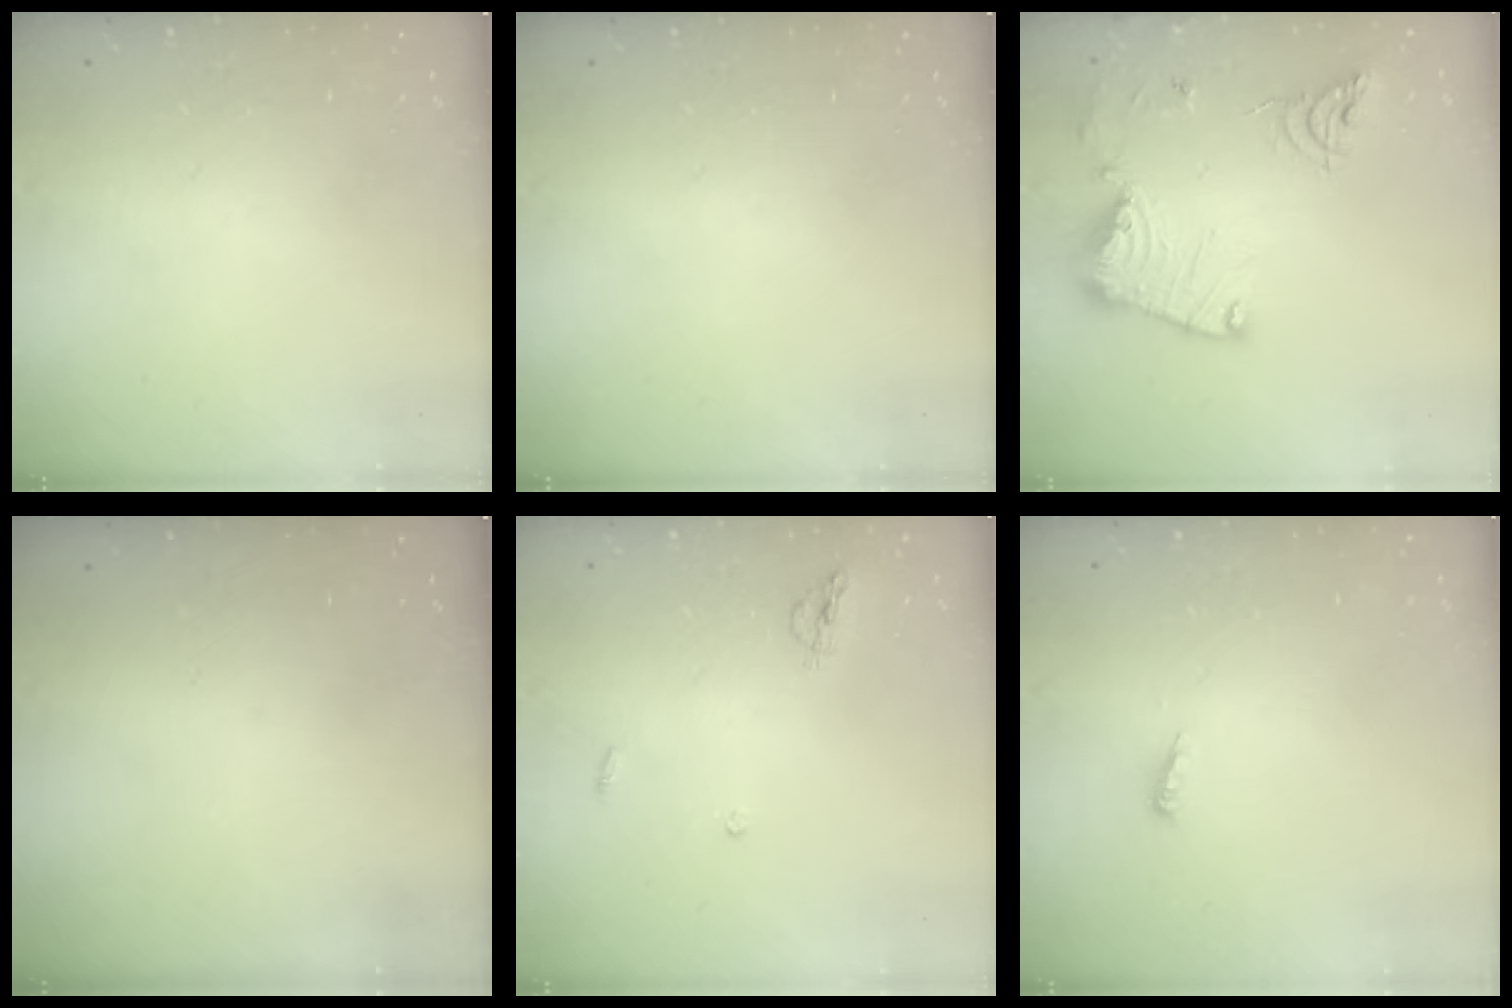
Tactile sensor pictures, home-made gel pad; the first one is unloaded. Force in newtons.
{"total": 0.0}
{"total": 17.8, "press": 17.8, "slide": 1.6}
{"total": 0.0}
{"total": 5.0, "press": 4.9, "slide": 0.2}
{"total": 3.9, "press": 3.9, "slide": 0.4}